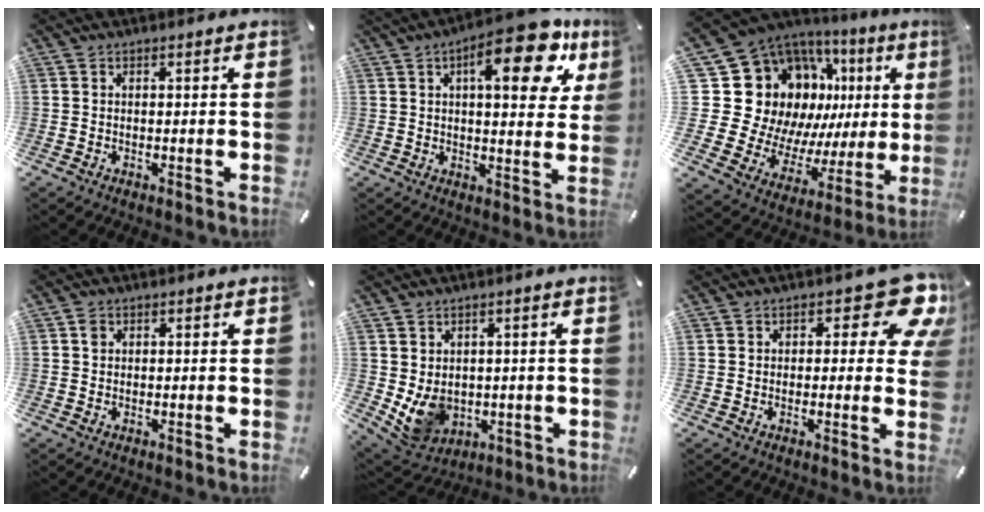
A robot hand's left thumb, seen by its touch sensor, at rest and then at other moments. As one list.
[{"total": 17.5, "force": [8.7, 6.6, 13.7], "torque": [-0.185, -0.038, 0.132]}, {"total": 23.0, "force": [7.7, 17.2, 13.2], "torque": [-0.208, -0.093, 0.187]}, {"total": 1.3, "force": [0.3, 1.1, 0.4], "torque": [-0.001, 0.003, 0.004]}, {"total": 7.8, "force": [0.2, 7.0, 3.4], "torque": [-0.076, -0.011, 0.005]}, {"total": 11.9, "force": [6.0, 5.6, 8.6], "torque": [-0.099, -0.035, 0.102]}]